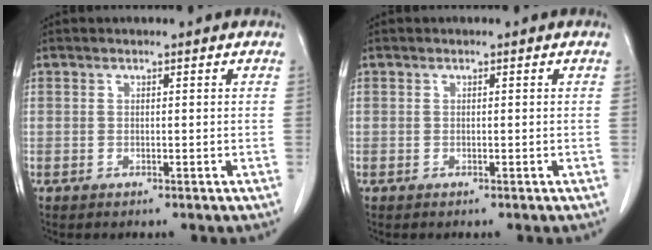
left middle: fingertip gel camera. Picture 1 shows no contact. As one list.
[{"total": 0.0}]